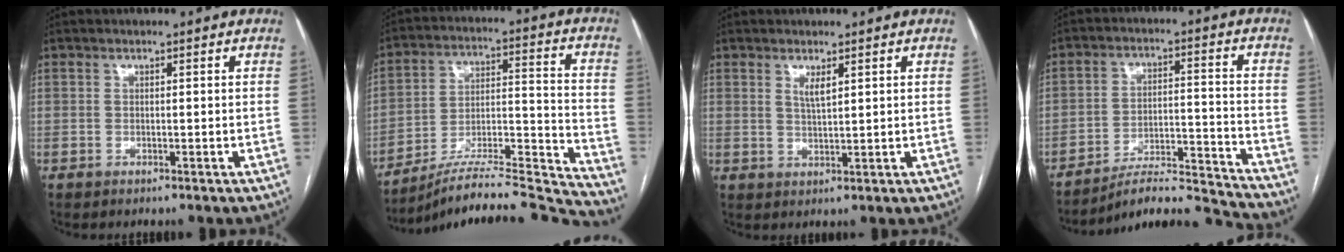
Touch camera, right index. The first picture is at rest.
{"total": 22.9, "force": [-22.0, -1.2, 6.3], "torque": [-0.079, 0.011, -0.335]}
{"total": 2.2, "force": [1.2, 0.3, 1.8], "torque": [-0.038, -0.006, 0.026]}
{"total": 12.8, "force": [-12.7, -0.8, 1.9], "torque": [-0.021, 0.026, -0.203]}